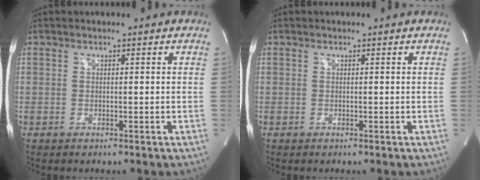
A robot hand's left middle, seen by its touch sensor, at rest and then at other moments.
{"total": 0.0}